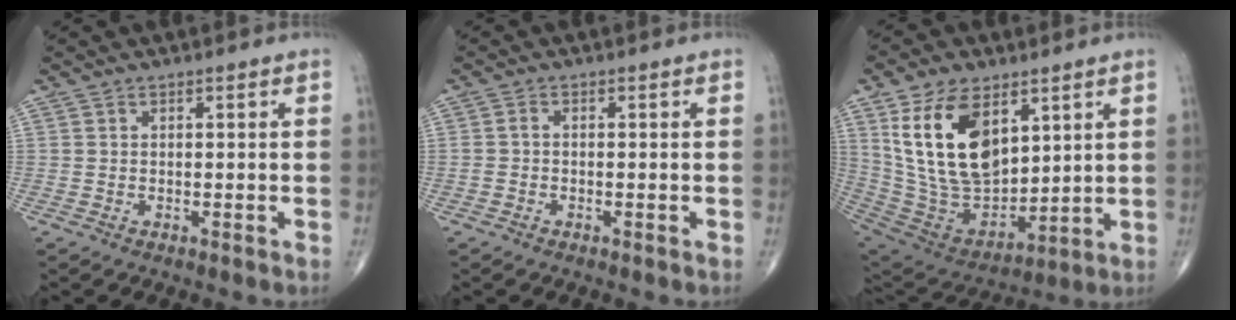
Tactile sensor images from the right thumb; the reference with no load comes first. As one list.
[{"total": 1.1, "force": [-0.2, 0.7, 0.8], "torque": [-0.018, 0.001, -0.006]}, {"total": 20.3, "force": [7.7, 11.8, 14.6], "torque": [-0.244, -0.038, 0.162]}]